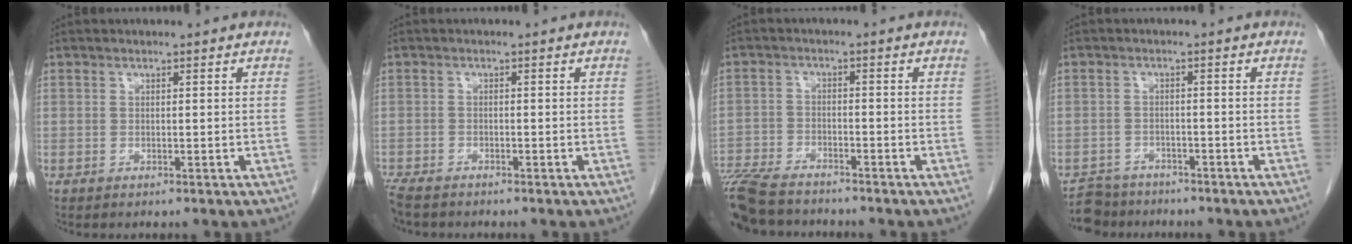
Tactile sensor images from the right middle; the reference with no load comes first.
{"total": 4.4, "force": [-3.8, 1.4, 1.7], "torque": [-0.032, -0.010, -0.067]}
{"total": 11.2, "force": [-10.1, 2.4, 4.4], "torque": [-0.077, -0.013, -0.168]}
{"total": 4.6, "force": [-4.2, 2.0, -0.5], "torque": [0.013, -0.004, -0.074]}